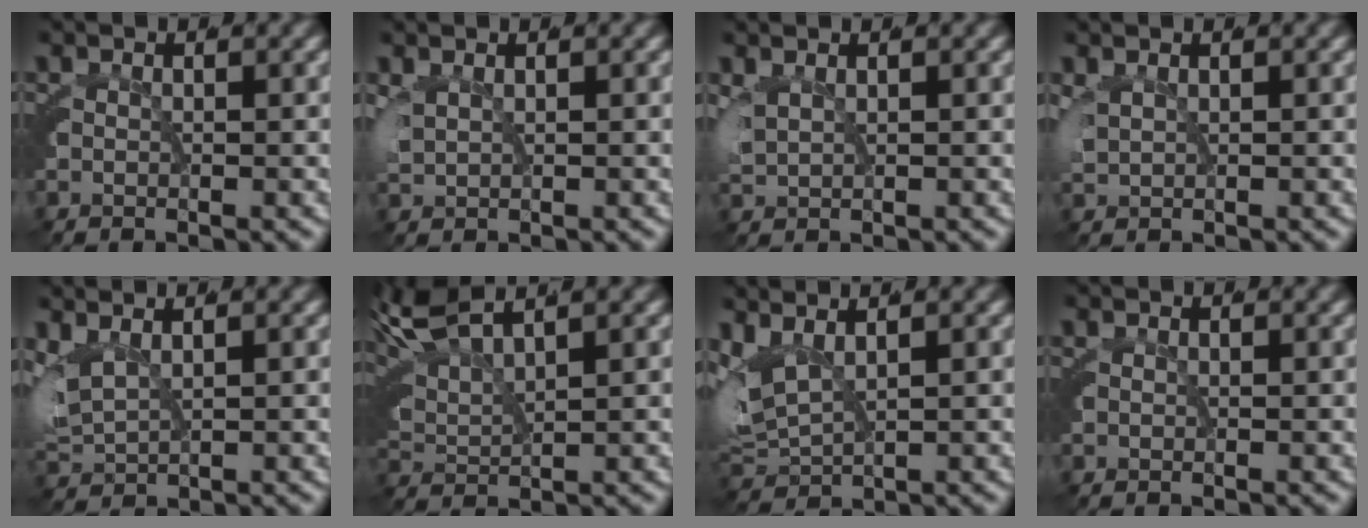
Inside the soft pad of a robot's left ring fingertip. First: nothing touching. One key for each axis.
{"total": 2.1, "fx": 1.0, "fy": 1.2, "fz": 1.3, "tx": -0.038, "ty": -0.004, "tz": 0.026}
{"total": 2.5, "fx": 1.2, "fy": 1.5, "fz": 1.5, "tx": -0.044, "ty": -0.005, "tz": 0.028}
{"total": 2.1, "fx": 1.1, "fy": 1.3, "fz": 1.2, "tx": -0.038, "ty": -0.004, "tz": 0.026}
{"total": 5.0, "fx": 1.3, "fy": 3.6, "fz": 3.2, "tx": -0.090, "ty": -0.011, "tz": 0.031}
{"total": 6.8, "fx": 4.6, "fy": 3.2, "fz": 4.0, "tx": -0.100, "ty": 0.012, "tz": 0.072}
{"total": 6.8, "fx": 1.2, "fy": 5.3, "fz": 4.2, "tx": -0.124, "ty": -0.016, "tz": 0.027}
{"total": 0.0}